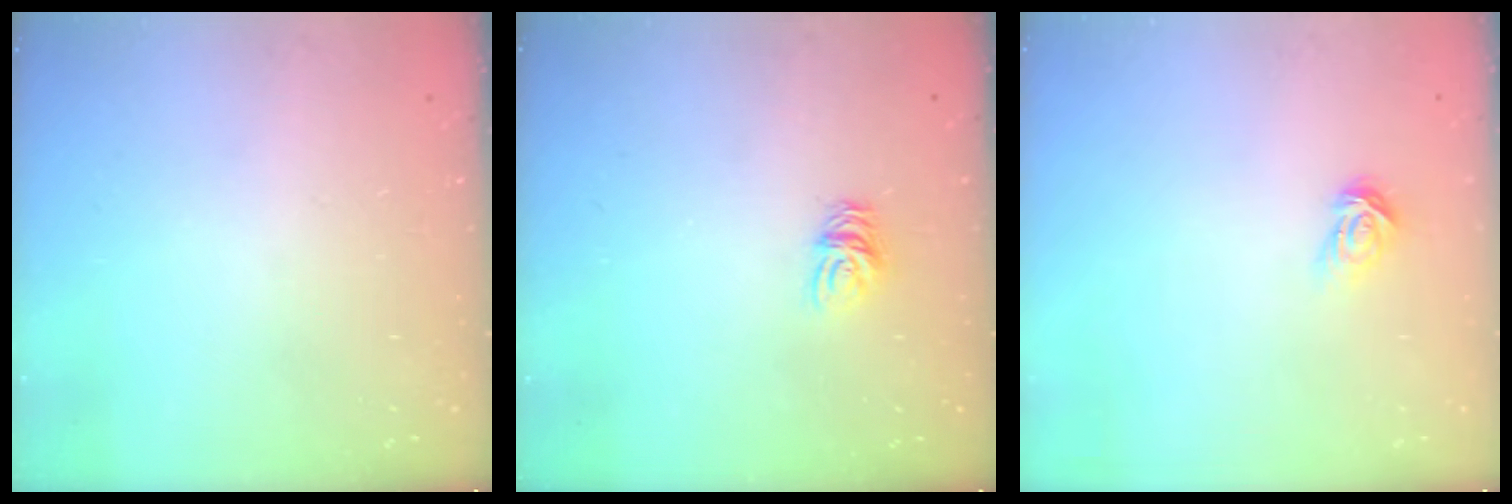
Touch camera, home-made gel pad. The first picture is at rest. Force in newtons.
{"total": 4.5, "press": 4.4, "slide": 0.3}
{"total": 3.6, "press": 3.5, "slide": 0.4}